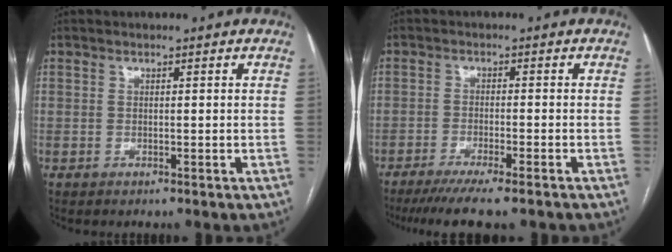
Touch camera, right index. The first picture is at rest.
{"total": 9.7, "force": [-7.8, 0.5, 5.7], "torque": [-0.078, -0.021, -0.120]}